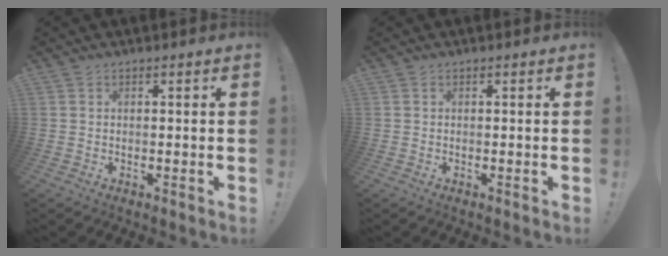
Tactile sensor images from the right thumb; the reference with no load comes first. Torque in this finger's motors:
{"motor_torque": [-0.11, 0.11, 0.00, 0.00, 0.00]}